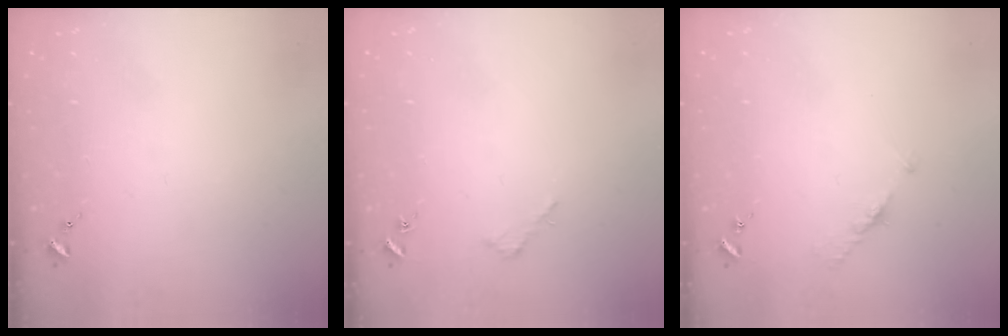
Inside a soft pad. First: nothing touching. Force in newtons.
{"total": 1.9, "press": 1.9, "slide": 0.2}
{"total": 4.3, "press": 4.2, "slide": 0.5}